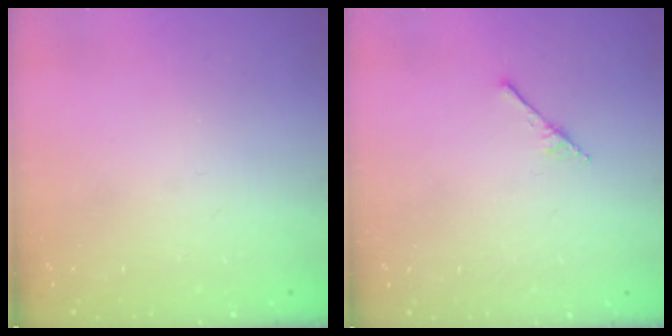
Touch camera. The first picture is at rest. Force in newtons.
{"total": 2.9, "press": 2.9, "slide": 0.2}